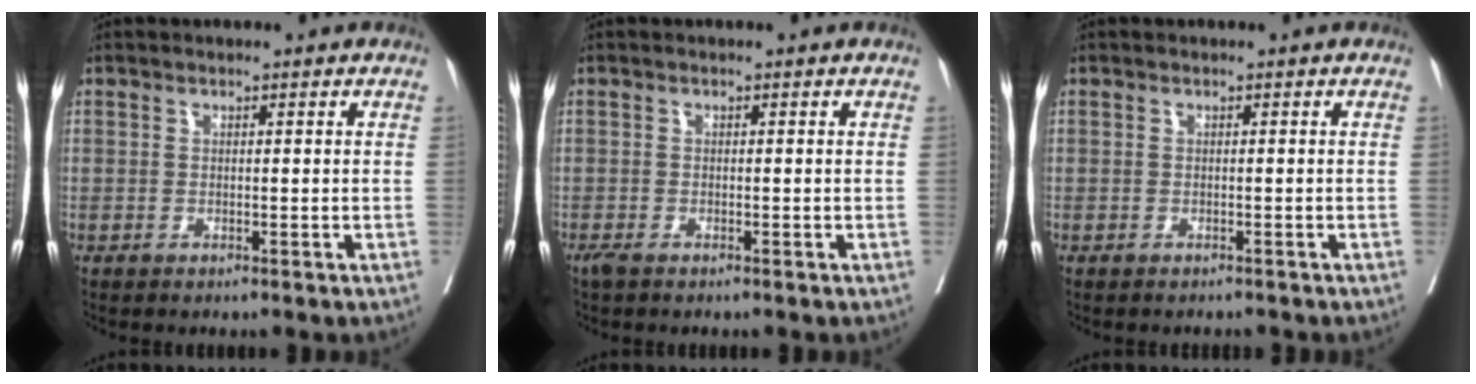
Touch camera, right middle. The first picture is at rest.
{"total": 1.2, "force": [-0.9, 0.3, 0.6], "torque": [-0.016, -0.005, -0.018]}
{"total": 1.4, "force": [-1.3, 0.4, 0.2], "torque": [-0.006, -0.002, -0.020]}